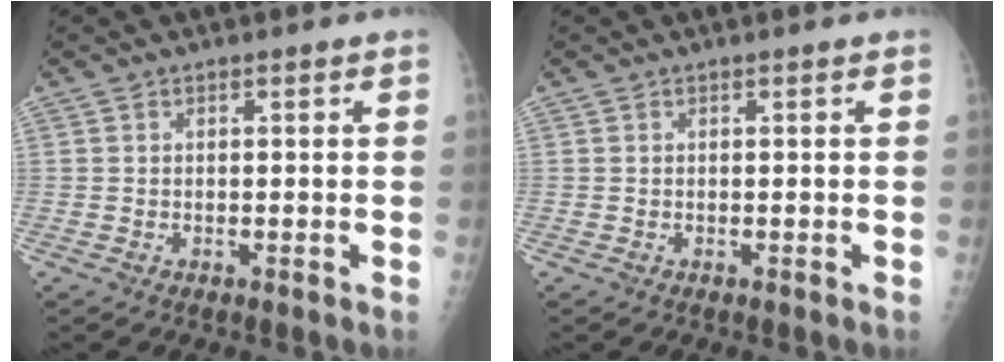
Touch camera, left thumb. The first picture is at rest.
{"total": 0.0}